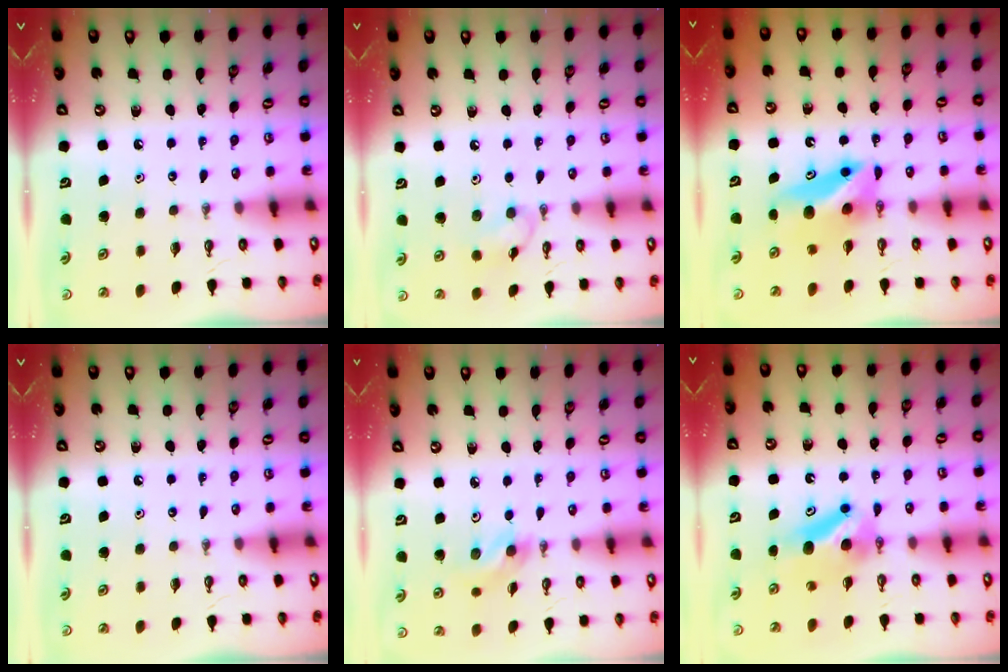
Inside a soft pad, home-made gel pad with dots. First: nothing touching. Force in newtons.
{"total": 7.1, "press": 7.1, "slide": 0.5}
{"total": 8.1, "press": 7.3, "slide": 3.5}
{"total": 0.0}
{"total": 5.9, "press": 5.5, "slide": 2.1}
{"total": 7.3, "press": 6.8, "slide": 2.5}